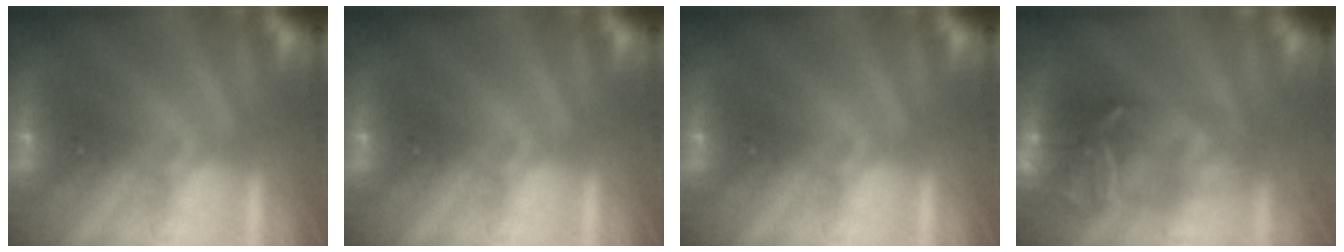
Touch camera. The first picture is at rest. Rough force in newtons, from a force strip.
{"total": 0.0}
{"total": 0.0}
{"total": 7.1}